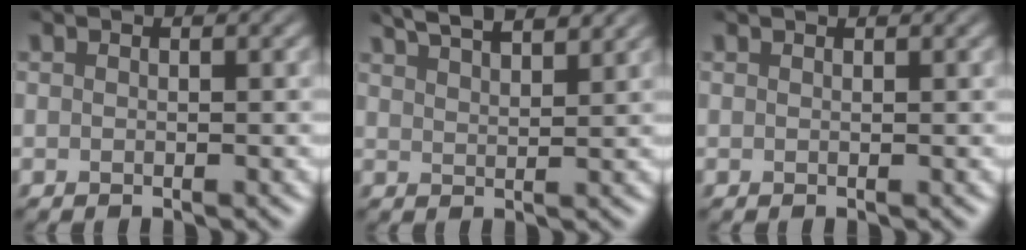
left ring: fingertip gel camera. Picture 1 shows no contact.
{"total": 6.6, "force": [5.1, 2.0, 3.7], "torque": [-0.034, 0.030, 0.051]}
{"total": 0.6, "force": [0.6, 0.0, 0.1], "torque": [-0.004, 0.000, 0.008]}